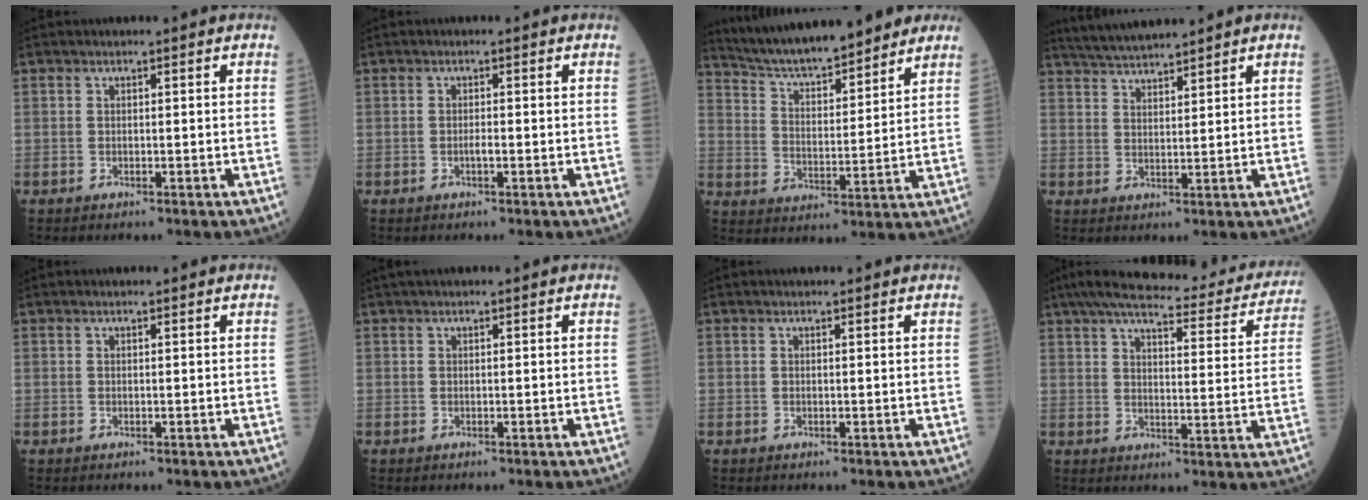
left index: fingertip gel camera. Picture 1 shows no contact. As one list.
[{"total": 0.9, "force": [-0.3, 0.1, 0.8], "torque": [-0.017, 0.001, -0.006]}, {"total": 17.3, "force": [15.3, 2.7, 7.5], "torque": [-0.122, 0.015, 0.241]}, {"total": 7.1, "force": [6.6, 0.0, 2.5], "torque": [-0.052, 0.024, 0.122]}, {"total": 1.5, "force": [1.4, 0.1, 0.6], "torque": [-0.011, 0.012, 0.018]}, {"total": 4.1, "force": [3.5, 0.4, 2.0], "torque": [-0.025, 0.036, 0.047]}, {"total": 2.1, "force": [1.9, 0.2, 0.8], "torque": [-0.012, 0.014, 0.022]}, {"total": 26.5, "force": [22.9, 5.0, 12.4], "torque": [-0.184, -0.009, 0.276]}]